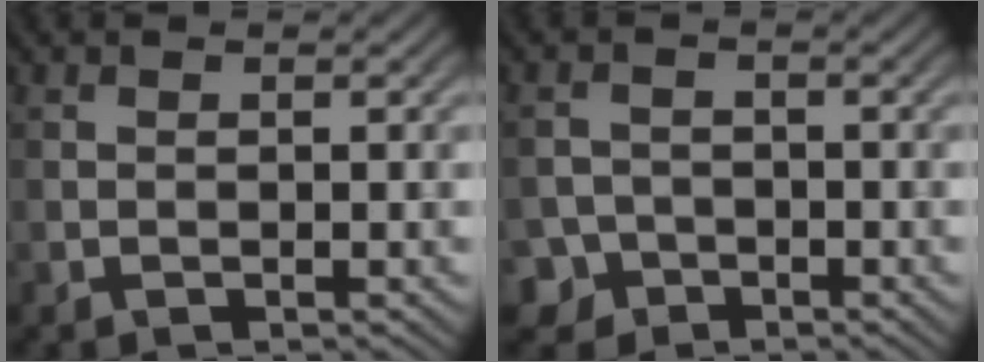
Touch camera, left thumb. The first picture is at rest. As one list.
[{"total": 3.0, "force": [-2.0, 2.2, 0.2], "torque": [0.005, 0.003, -0.043]}]